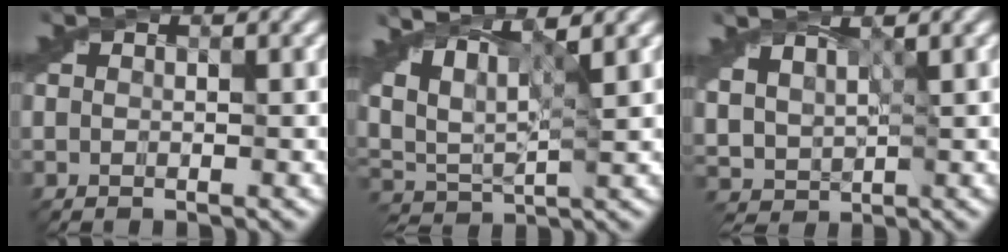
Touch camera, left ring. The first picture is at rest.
{"total": 7.0, "force": [4.6, 2.3, 4.7], "torque": [-0.104, 0.013, 0.076]}
{"total": 3.2, "force": [2.2, 1.4, 1.8], "torque": [-0.049, 0.006, 0.047]}